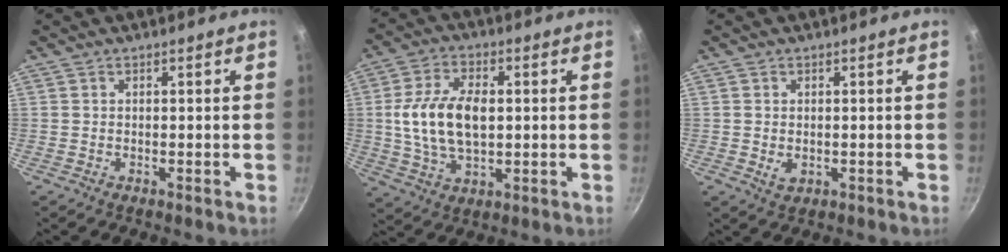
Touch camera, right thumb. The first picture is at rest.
{"total": 13.3, "force": [0.8, 7.7, 10.8], "torque": [-0.193, 0.008, 0.013]}
{"total": 2.5, "force": [0.0, 1.8, 1.7], "torque": [-0.028, -0.006, 0.004]}